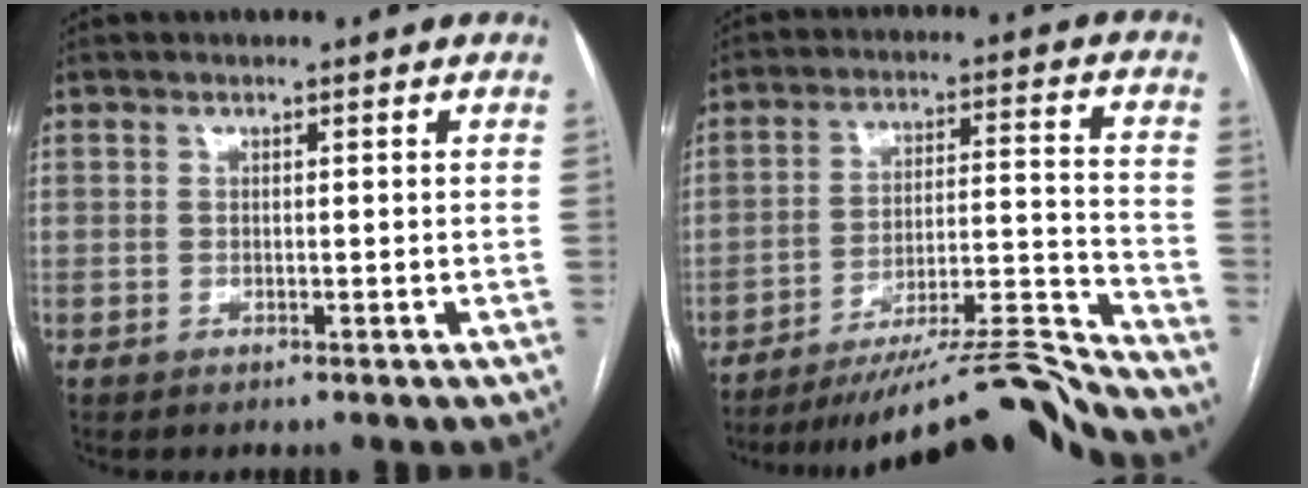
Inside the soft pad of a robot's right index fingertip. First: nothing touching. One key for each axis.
{"total": 16.3, "fx": -15.5, "fy": -1.5, "fz": 4.8, "tx": -0.065, "ty": 0.025, "tz": -0.243}